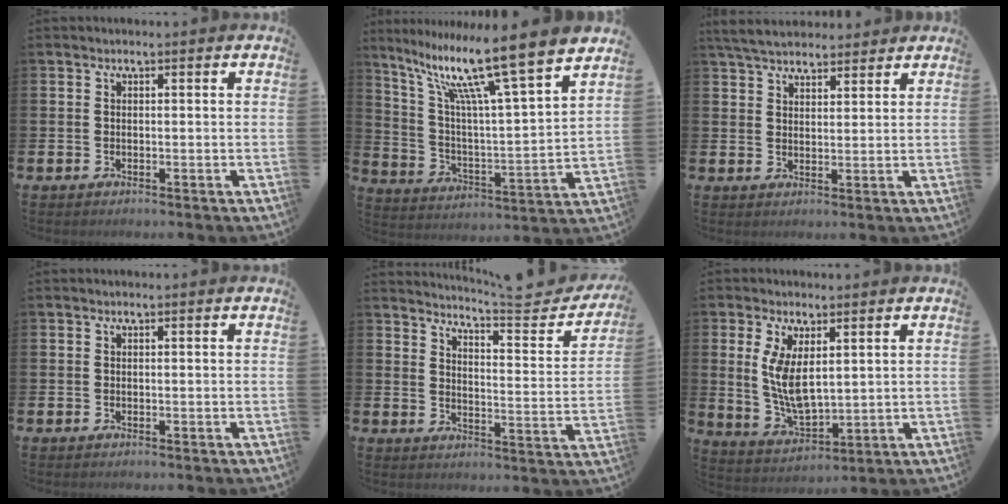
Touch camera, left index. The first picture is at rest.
{"total": 13.4, "force": [10.7, 1.0, 8.1], "torque": [-0.184, -0.070, 0.172]}
{"total": 4.8, "force": [4.6, 1.3, 0.9], "torque": [-0.039, -0.012, 0.086]}
{"total": 0.0}
{"total": 5.6, "force": [5.4, 0.2, 1.7], "torque": [-0.037, -0.051, 0.084]}
{"total": 6.7, "force": [2.5, 3.2, 5.4], "torque": [-0.107, -0.017, 0.042]}